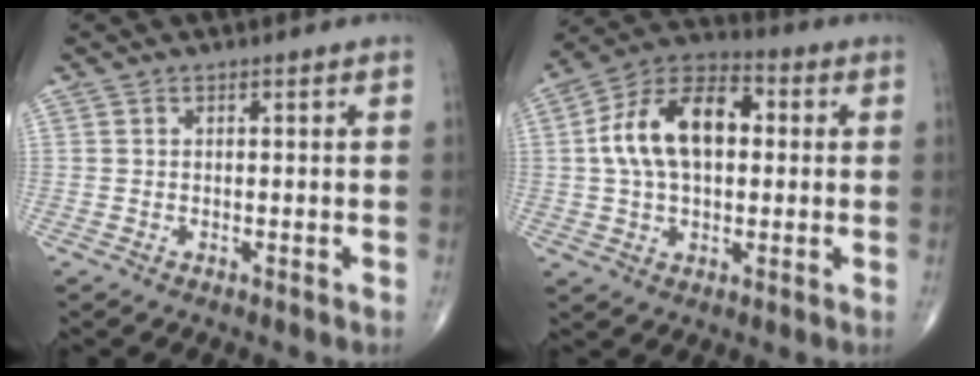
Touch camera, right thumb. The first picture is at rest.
{"total": 16.1, "force": [2.0, 9.6, 12.8], "torque": [-0.214, 0.030, 0.027]}